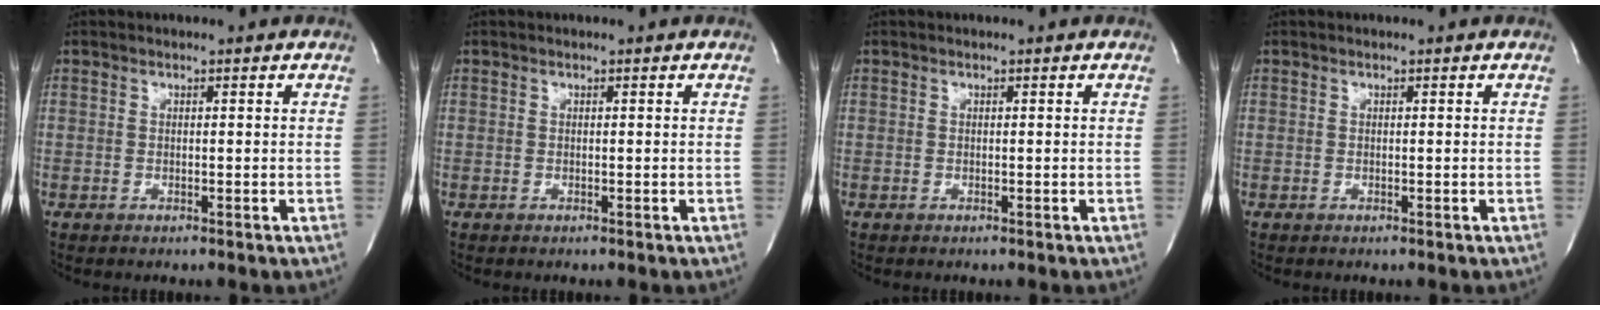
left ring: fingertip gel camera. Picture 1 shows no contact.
{"total": 0.0}
{"total": 0.0}
{"total": 0.0}